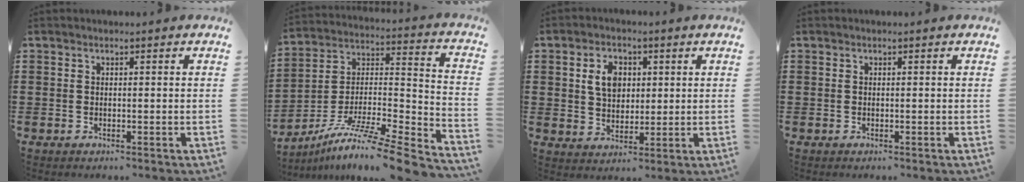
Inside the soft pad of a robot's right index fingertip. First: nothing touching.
{"total": 9.8, "force": [-7.5, 0.7, 6.2], "torque": [-0.109, -0.005, -0.146]}
{"total": 5.5, "force": [1.4, 3.9, 3.6], "torque": [-0.076, 0.011, 0.021]}
{"total": 0.0}